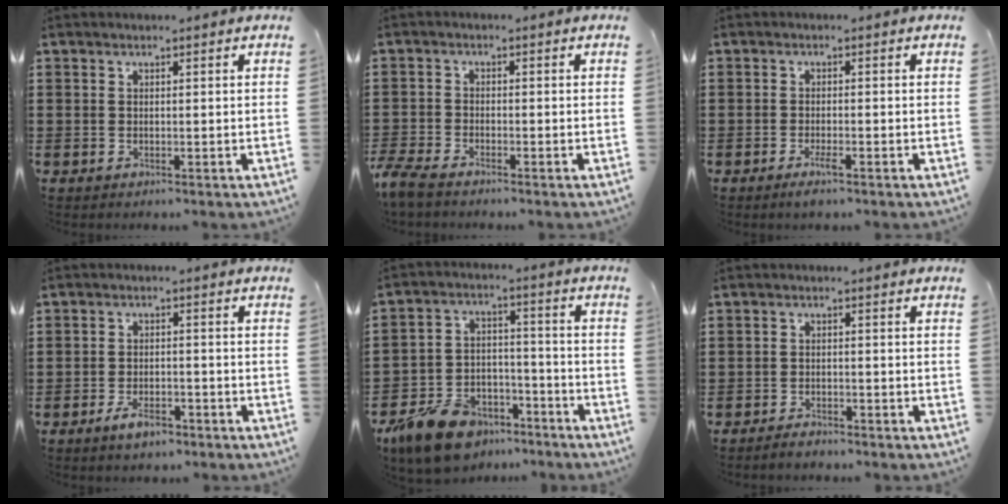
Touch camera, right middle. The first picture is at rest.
{"total": 3.1, "force": [-2.8, 0.3, 1.3], "torque": [-0.052, -0.009, -0.064]}
{"total": 2.1, "force": [-1.2, 0.3, 1.7], "torque": [-0.036, -0.004, -0.022]}
{"total": 3.8, "force": [-2.7, 1.4, 2.3], "torque": [-0.045, 0.003, -0.050]}
{"total": 11.0, "force": [-9.2, 4.8, 3.8], "torque": [-0.095, 0.040, -0.178]}
{"total": 1.8, "force": [-1.7, 0.3, 0.5], "torque": [-0.014, -0.001, -0.033]}